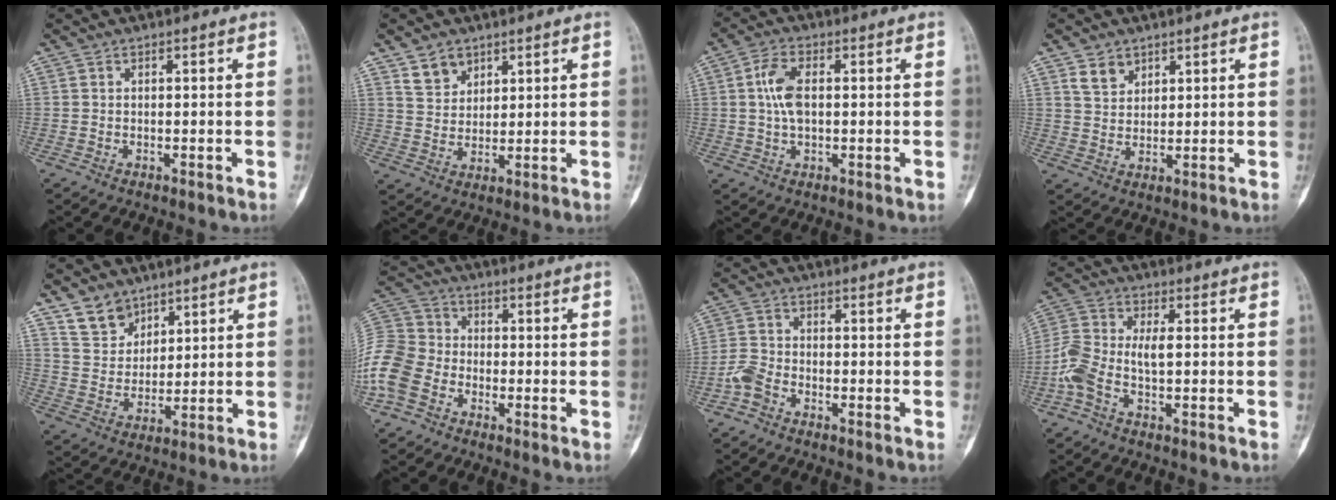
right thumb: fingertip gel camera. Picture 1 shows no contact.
{"total": 5.4, "force": [3.6, 3.7, 1.6], "torque": [-0.008, -0.026, 0.075]}
{"total": 6.9, "force": [1.0, 3.7, 5.7], "torque": [-0.114, 0.008, 0.018]}
{"total": 4.4, "force": [2.8, 3.0, 1.5], "torque": [-0.010, -0.021, 0.060]}
{"total": 7.7, "force": [5.6, 5.0, 1.7], "torque": [-0.008, -0.039, 0.117]}
{"total": 12.5, "force": [-4.9, 9.8, 6.1], "torque": [-0.130, 0.036, -0.106]}
{"total": 4.0, "force": [-2.4, 2.4, 2.2], "torque": [-0.046, 0.013, -0.055]}
{"total": 7.9, "force": [-1.5, 3.6, 6.8], "torque": [-0.169, 0.026, -0.035]}